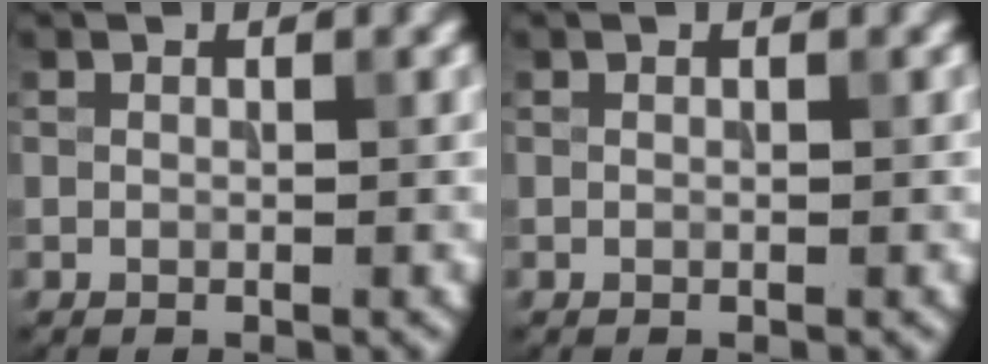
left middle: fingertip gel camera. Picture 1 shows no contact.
{"total": 0.0}